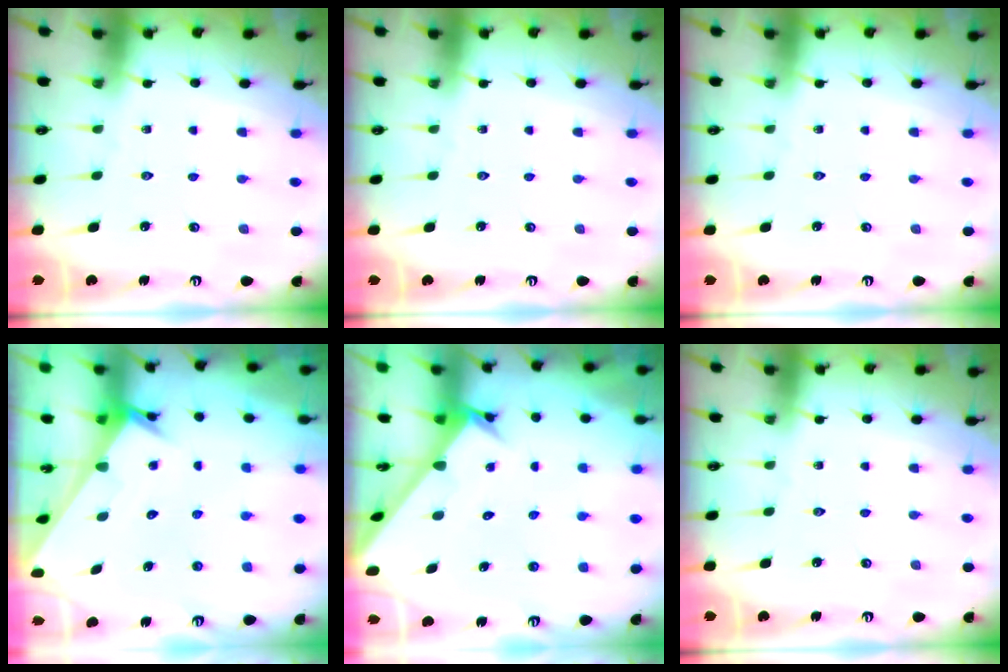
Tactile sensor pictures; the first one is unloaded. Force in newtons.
{"total": 0.0}
{"total": 0.0}
{"total": 2.3, "press": 2.3, "slide": 0.1}
{"total": 2.5, "press": 2.5, "slide": 0.2}
{"total": 0.0}